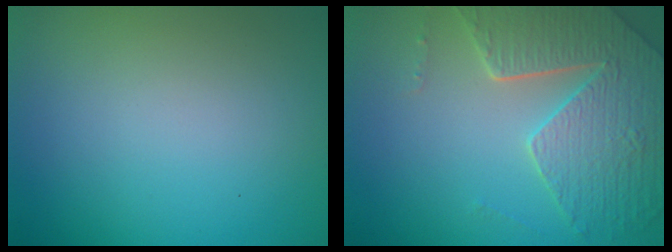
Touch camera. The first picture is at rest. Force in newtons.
{"total": 6.7, "press": 5.3, "slide": 4.0}